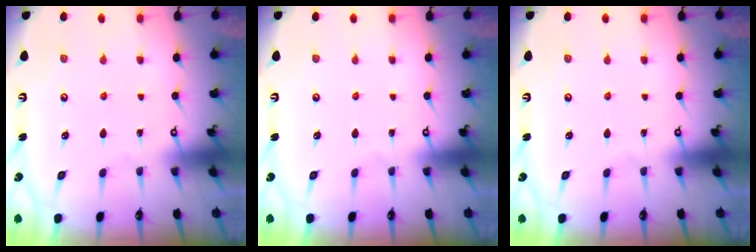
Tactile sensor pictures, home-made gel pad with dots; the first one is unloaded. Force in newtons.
{"total": 0.0}
{"total": 0.0}